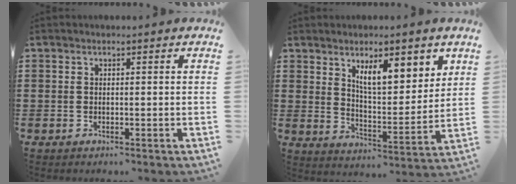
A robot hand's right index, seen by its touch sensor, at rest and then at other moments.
{"total": 8.9, "force": [5.4, 3.1, 6.4], "torque": [-0.106, -0.015, 0.089]}